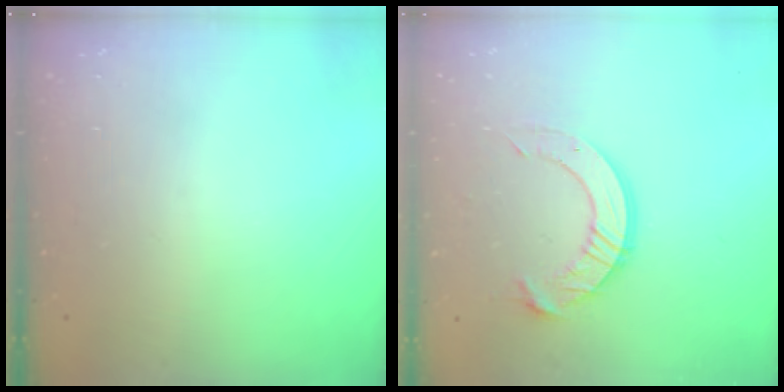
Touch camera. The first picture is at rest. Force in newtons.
{"total": 10.8, "press": 10.8, "slide": 0.9}